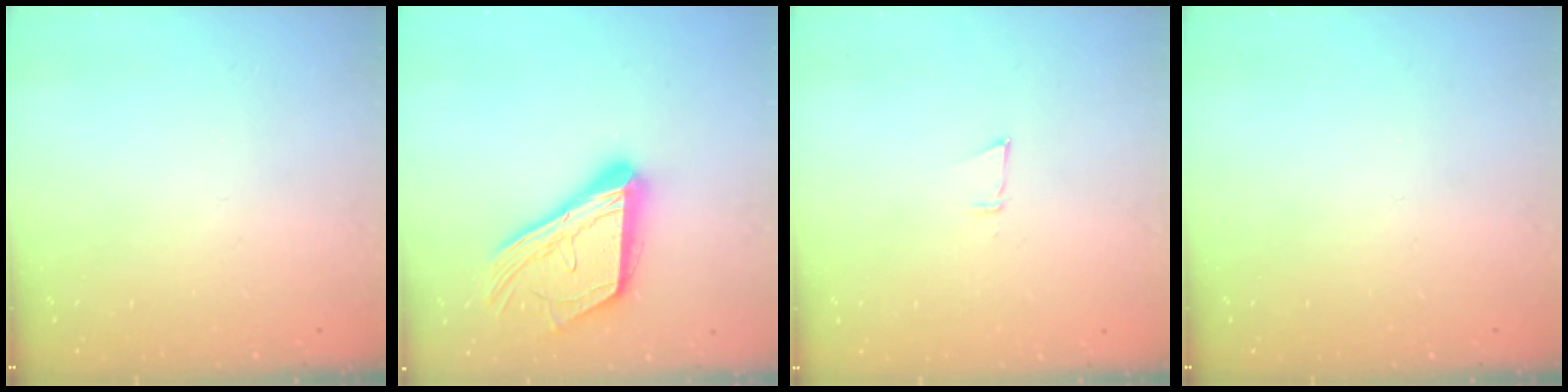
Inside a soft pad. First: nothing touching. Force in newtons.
{"total": 19.1, "press": 19.0, "slide": 1.9}
{"total": 3.4, "press": 3.4, "slide": 0.6}
{"total": 0.0}